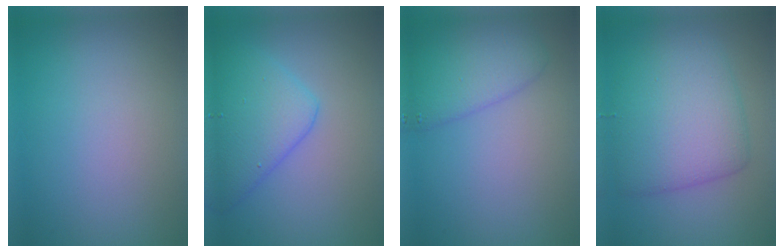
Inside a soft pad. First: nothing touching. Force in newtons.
{"total": 5.2, "press": 5.2, "slide": 0.1}
{"total": 3.8, "press": 3.8, "slide": 0.2}
{"total": 6.7, "press": 6.7, "slide": 0.2}